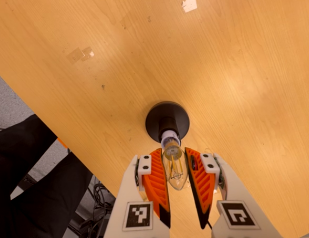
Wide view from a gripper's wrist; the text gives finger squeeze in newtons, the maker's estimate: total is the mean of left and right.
{"total": 16.4, "left": 18.1, "right": 14.8}